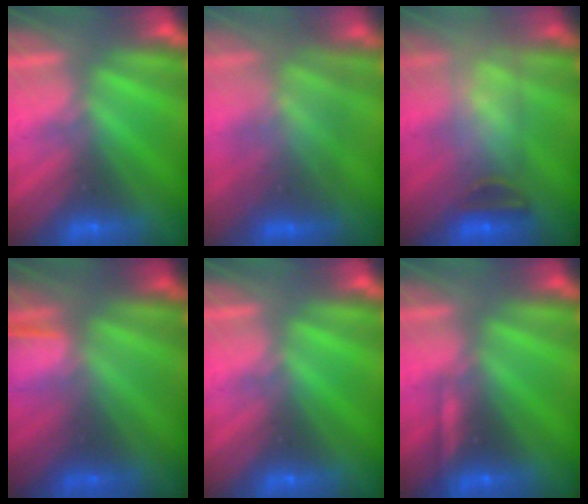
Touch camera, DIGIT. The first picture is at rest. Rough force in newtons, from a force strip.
{"total": 3.6}
{"total": 8.0}
{"total": 1.4}
{"total": 0.0}
{"total": 2.2}